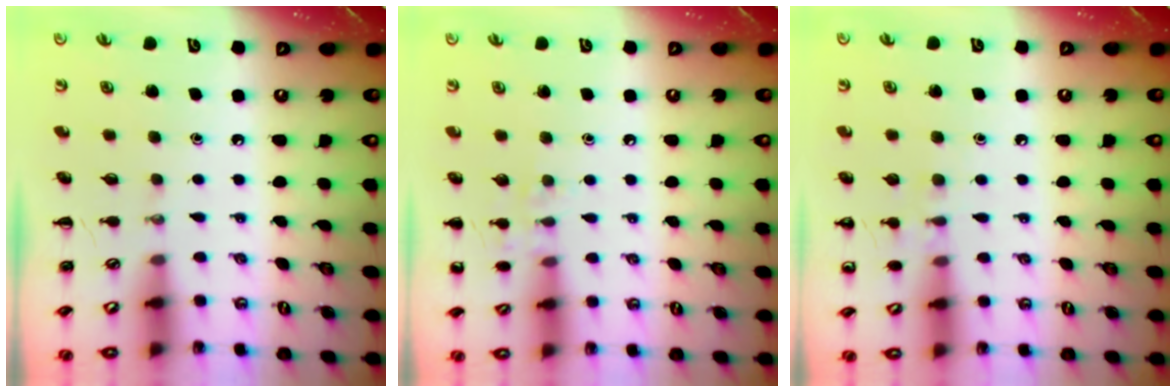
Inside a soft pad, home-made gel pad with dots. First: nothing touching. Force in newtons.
{"total": 6.9, "press": 6.6, "slide": 2.0}
{"total": 5.3, "press": 5.0, "slide": 1.7}